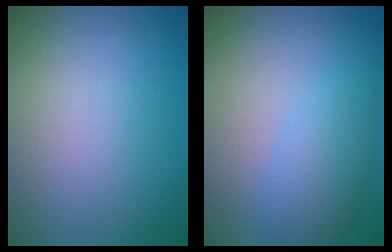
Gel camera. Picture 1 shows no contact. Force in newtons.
{"total": 3.2, "press": 3.1, "slide": 0.2}